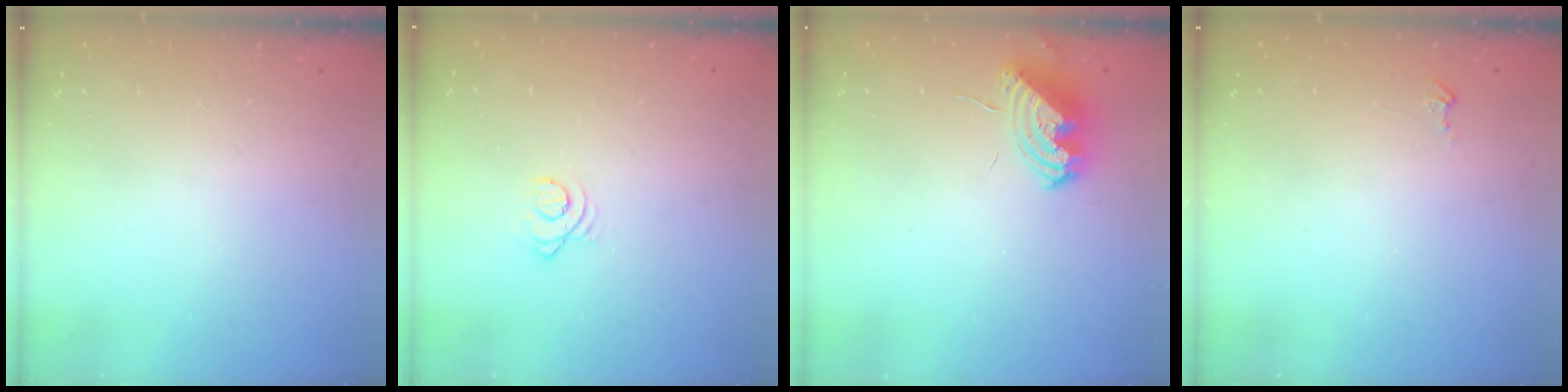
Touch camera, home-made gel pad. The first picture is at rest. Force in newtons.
{"total": 2.6, "press": 2.6, "slide": 0.3}
{"total": 10.4, "press": 10.4, "slide": 0.8}
{"total": 2.7, "press": 2.7, "slide": 0.3}